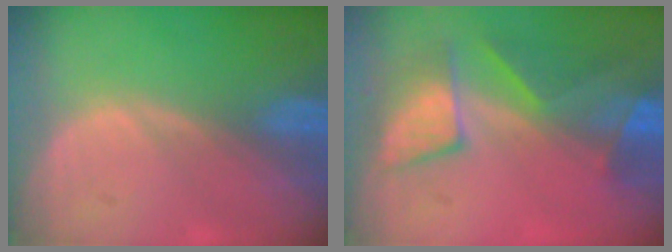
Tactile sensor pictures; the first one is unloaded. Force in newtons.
{"total": 7.7, "press": 7.6, "slide": 1.4}